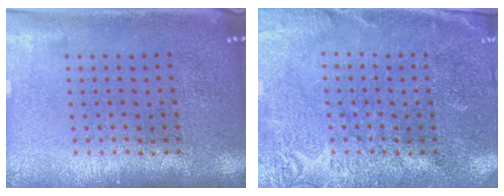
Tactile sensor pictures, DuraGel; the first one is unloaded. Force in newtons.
{"total": 2.8, "press": 2.8, "slide": 0.1}